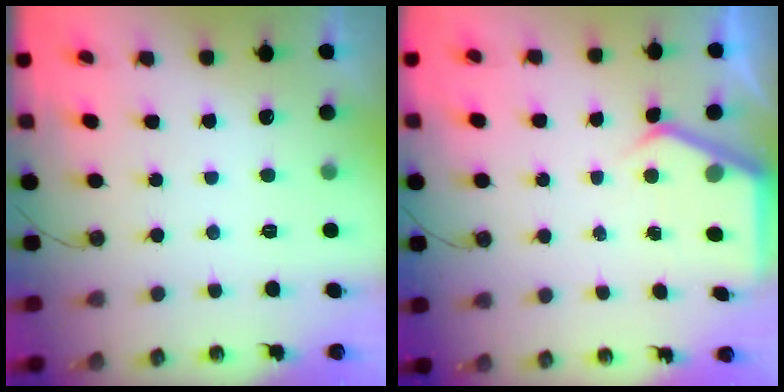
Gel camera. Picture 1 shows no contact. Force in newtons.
{"total": 4.3, "press": 4.2, "slide": 0.5}